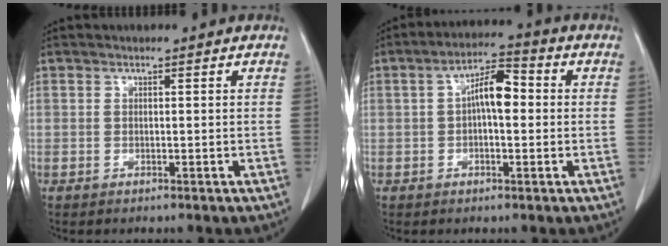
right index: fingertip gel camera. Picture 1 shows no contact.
{"total": 6.5, "force": [0.4, 2.3, 6.1], "torque": [-0.110, 0.024, 0.002]}